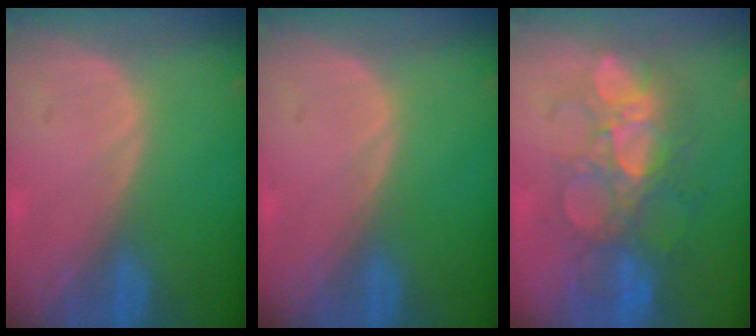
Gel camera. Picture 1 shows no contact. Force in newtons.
{"total": 0.0}
{"total": 9.3, "press": 9.0, "slide": 2.6}